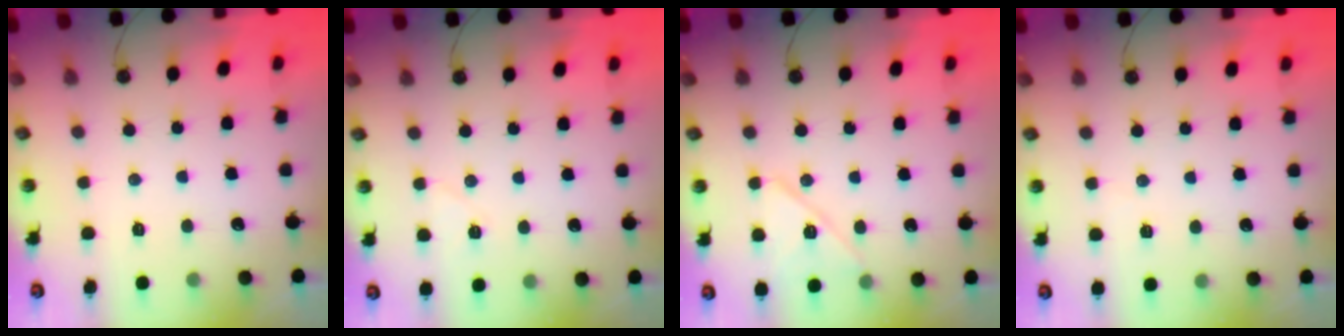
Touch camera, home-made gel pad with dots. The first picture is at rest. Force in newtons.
{"total": 5.0, "press": 4.9, "slide": 1.3}
{"total": 11.6, "press": 11.6, "slide": 0.7}
{"total": 2.5, "press": 2.3, "slide": 0.9}